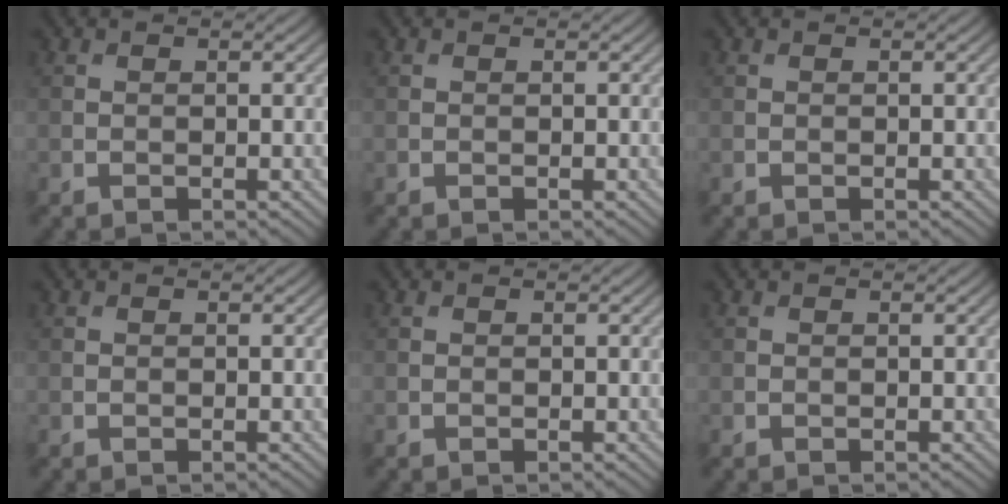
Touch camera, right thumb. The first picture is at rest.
{"total": 0.0}
{"total": 0.0}
{"total": 0.0}
{"total": 0.0}
{"total": 0.0}